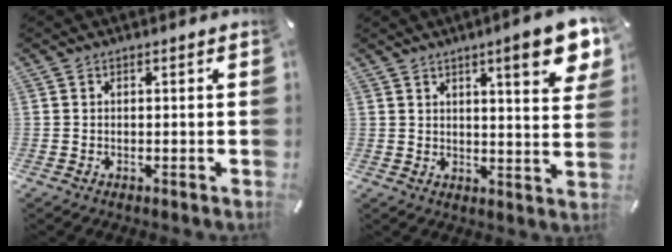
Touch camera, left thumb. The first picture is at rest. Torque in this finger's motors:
{"motor_torque": [2.35, 2.65, 1.91, -0.86, 0.21]}